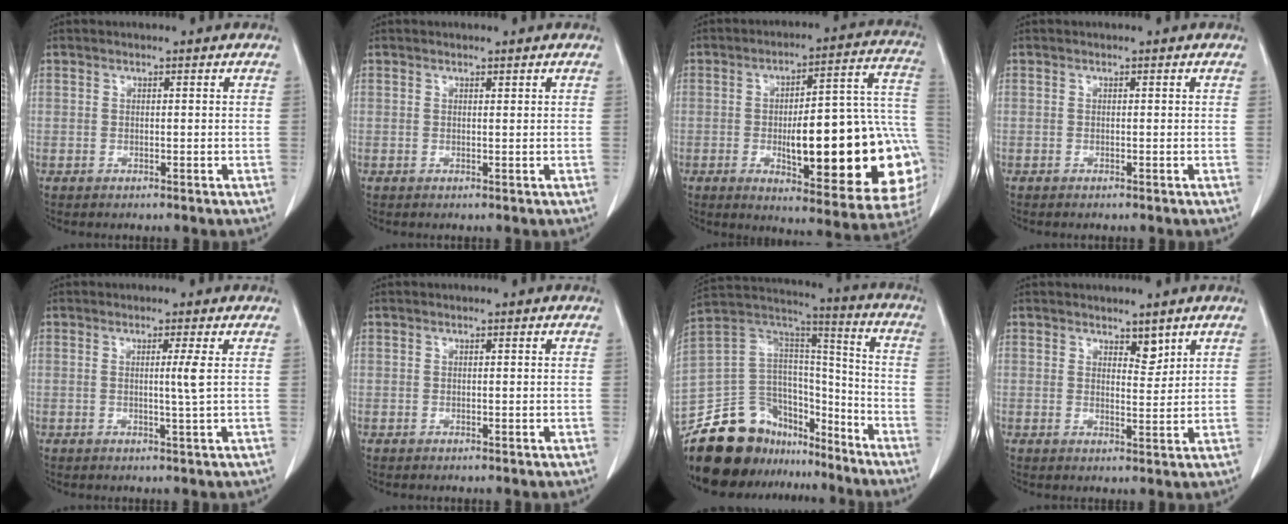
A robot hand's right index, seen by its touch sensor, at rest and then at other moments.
{"total": 0.0}
{"total": 26.2, "force": [-4.6, 6.1, 25.1], "torque": [-0.251, 0.020, -0.048]}
{"total": 0.0}
{"total": 2.3, "force": [0.4, -0.9, 2.1], "torque": [-0.039, -0.007, 0.008]}
{"total": 0.0}
{"total": 19.6, "force": [-15.8, 10.2, 5.8], "torque": [-0.101, 0.076, -0.259]}
{"total": 2.6, "force": [2.0, 1.0, 1.3], "torque": [-0.018, -0.009, 0.036]}